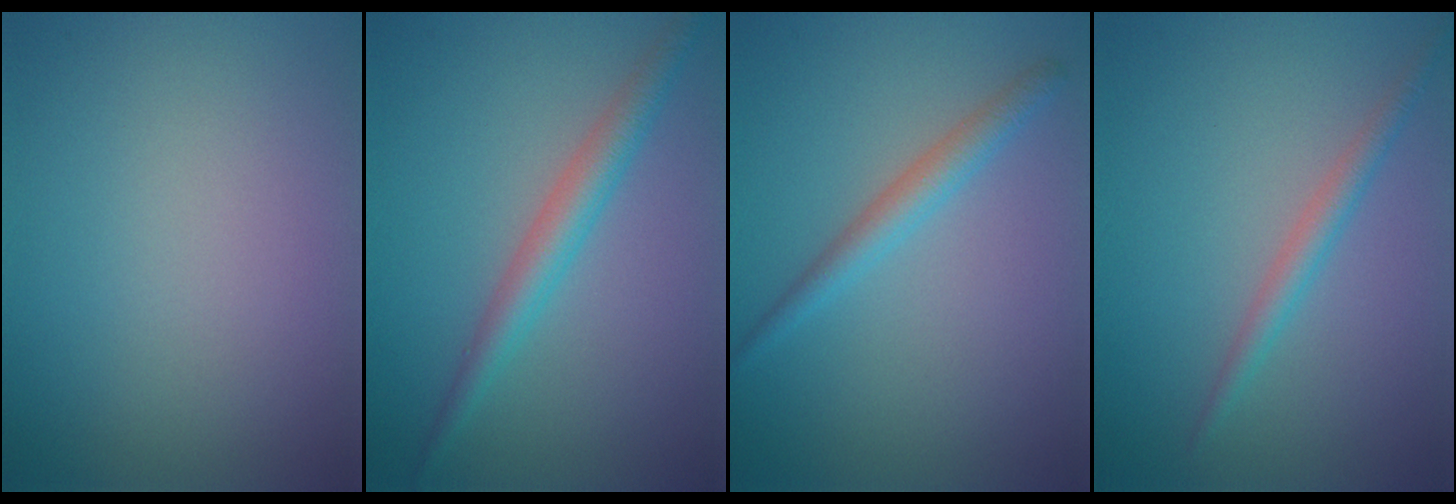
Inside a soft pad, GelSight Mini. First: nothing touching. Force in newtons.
{"total": 3.0, "press": 3.0, "slide": 0.0}
{"total": 2.2, "press": 2.2, "slide": 0.1}
{"total": 1.9, "press": 1.9, "slide": 0.1}